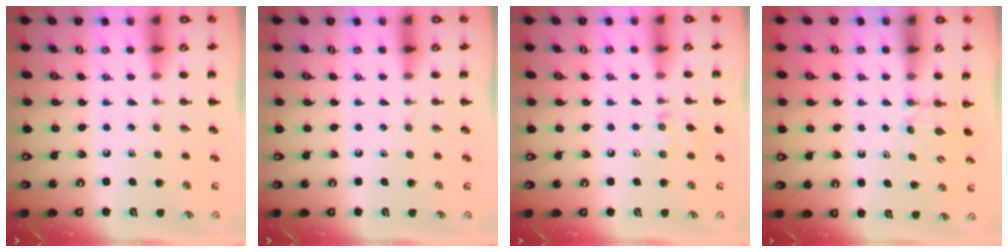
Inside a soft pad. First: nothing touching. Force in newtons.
{"total": 0.0}
{"total": 6.2, "press": 6.0, "slide": 1.5}
{"total": 3.3, "press": 3.1, "slide": 1.1}